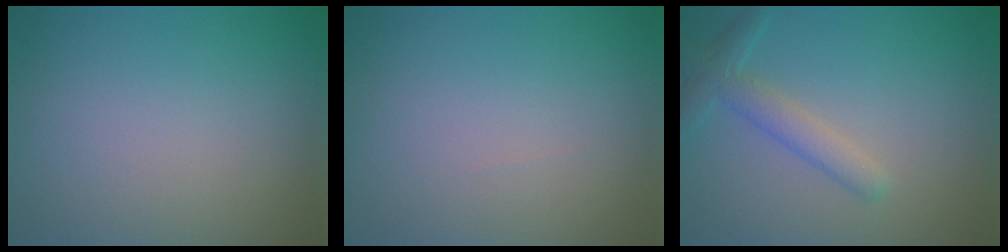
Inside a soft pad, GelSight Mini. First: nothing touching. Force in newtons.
{"total": 0.0}
{"total": 2.8, "press": 2.8, "slide": 0.1}